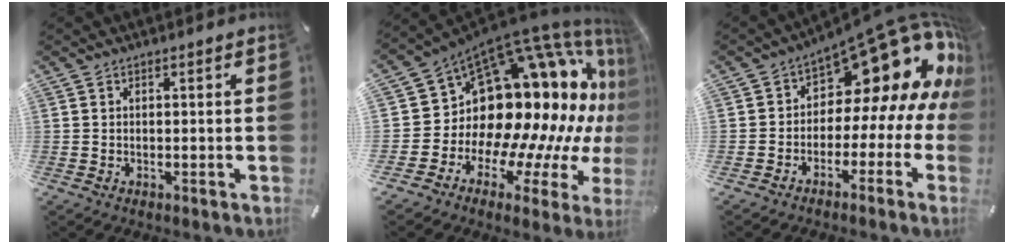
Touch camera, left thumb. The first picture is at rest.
{"total": 19.1, "force": [5.0, 12.2, 13.9], "torque": [-0.172, -0.133, 0.123]}
{"total": 16.4, "force": [8.9, 8.8, 10.6], "torque": [-0.135, -0.082, 0.143]}